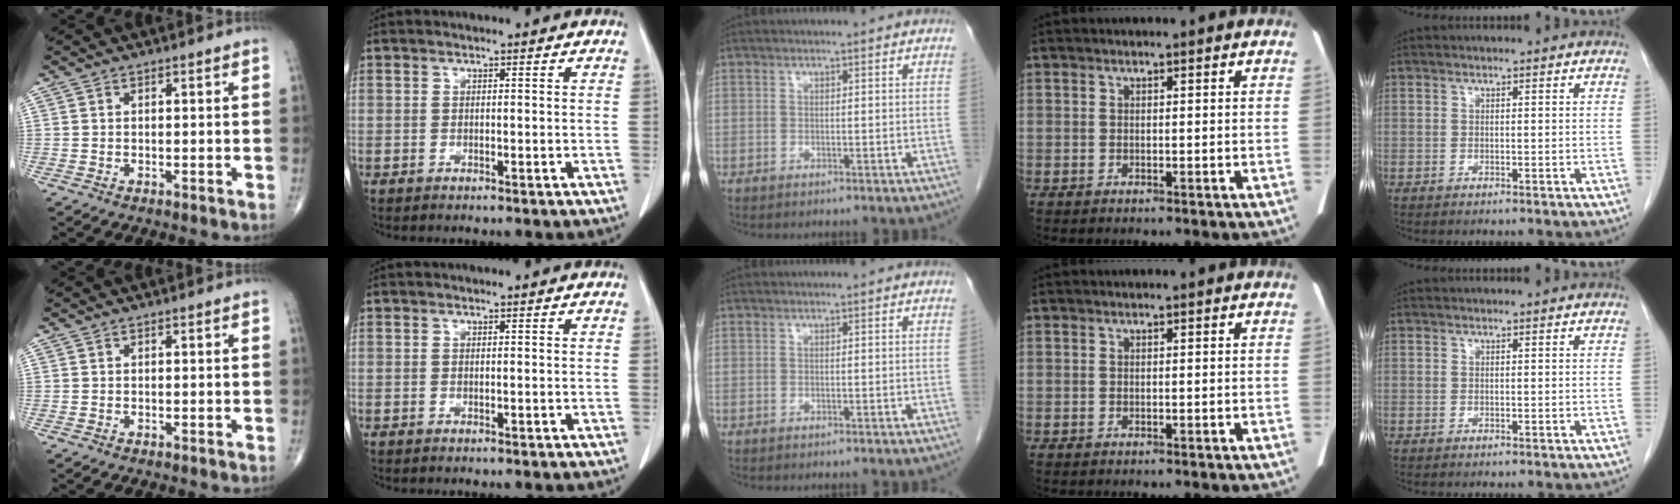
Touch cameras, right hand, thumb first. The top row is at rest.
{}